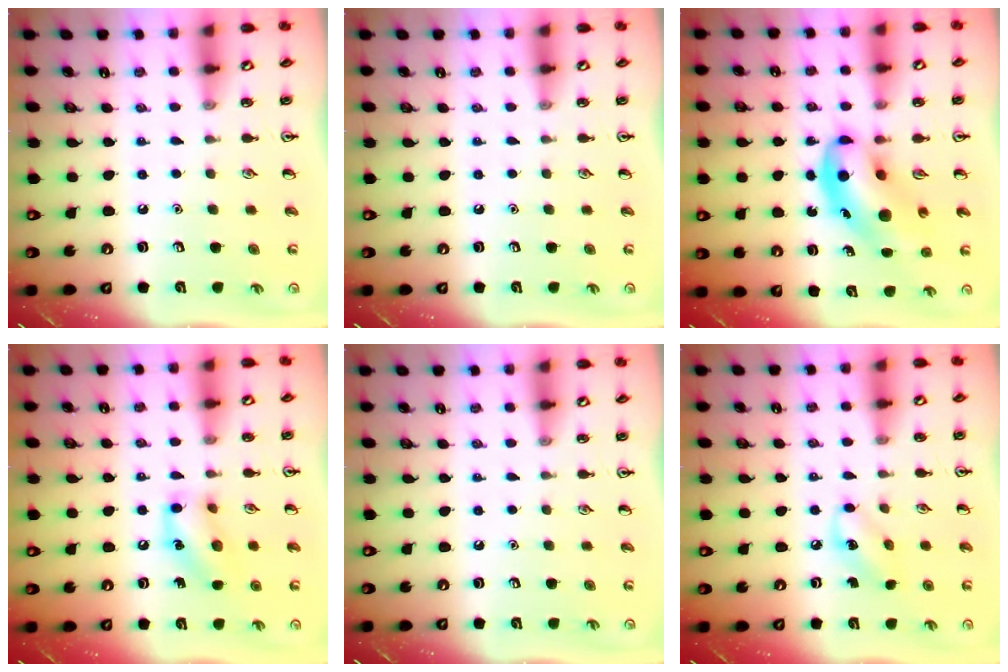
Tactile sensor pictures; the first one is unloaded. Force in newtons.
{"total": 0.0}
{"total": 11.5, "press": 11.1, "slide": 3.0}
{"total": 11.6, "press": 11.4, "slide": 1.9}
{"total": 0.0}
{"total": 5.2, "press": 5.1, "slide": 0.8}